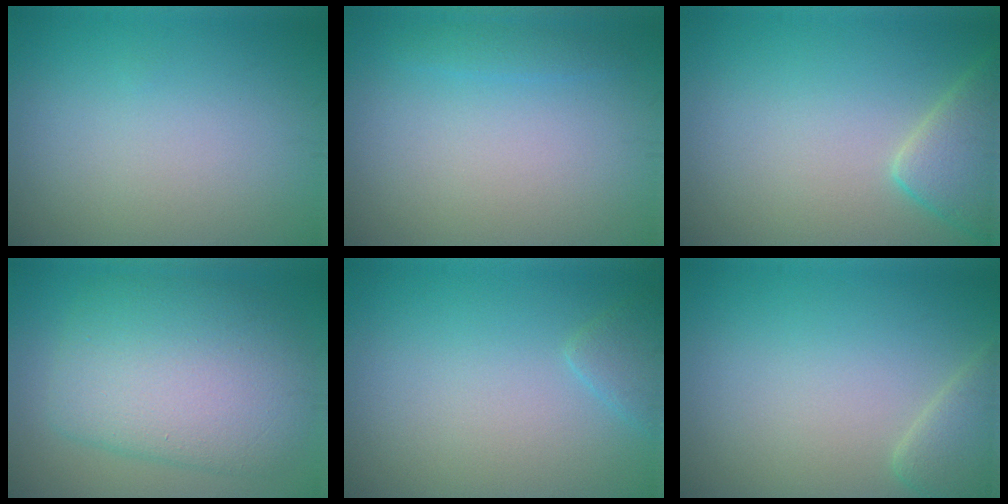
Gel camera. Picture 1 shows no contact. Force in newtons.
{"total": 1.0, "press": 1.0, "slide": 0.1}
{"total": 4.2, "press": 4.1, "slide": 0.3}
{"total": 8.6, "press": 8.6, "slide": 0.3}
{"total": 1.5, "press": 1.5, "slide": 0.1}
{"total": 2.6, "press": 2.5, "slide": 0.3}